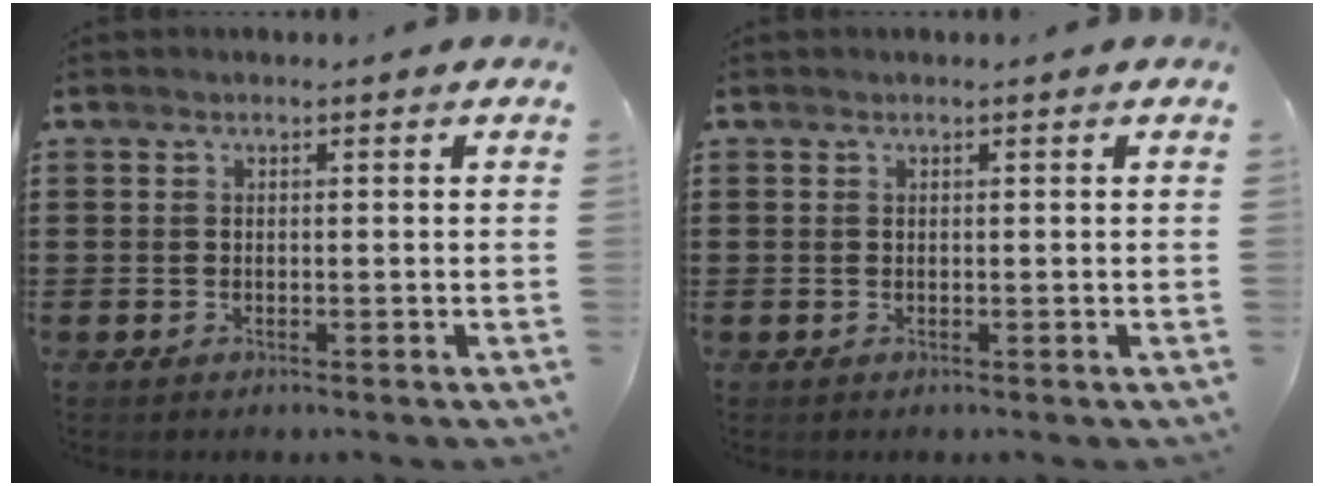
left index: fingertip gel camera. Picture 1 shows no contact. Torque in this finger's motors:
{"motor_torque": [0.69, 0.69, 0.01, -0.01]}